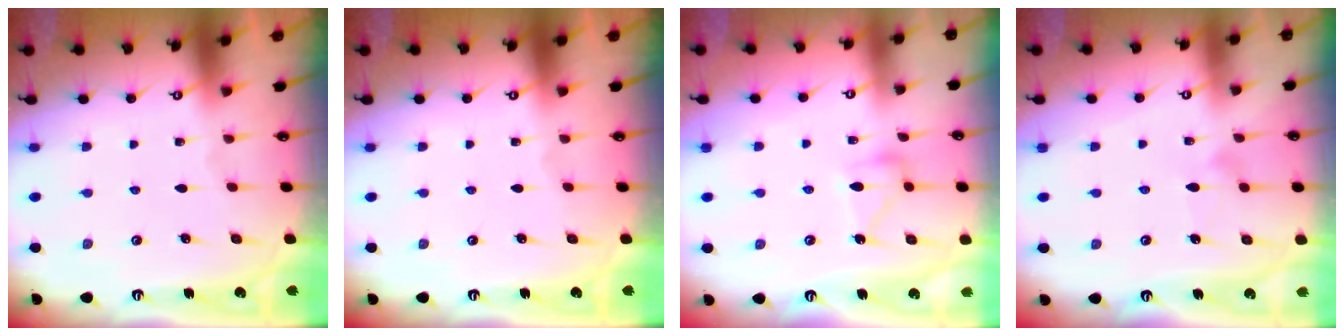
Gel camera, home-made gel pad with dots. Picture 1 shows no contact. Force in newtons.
{"total": 0.0}
{"total": 11.1, "press": 11.1, "slide": 0.6}
{"total": 6.7, "press": 6.7, "slide": 0.4}